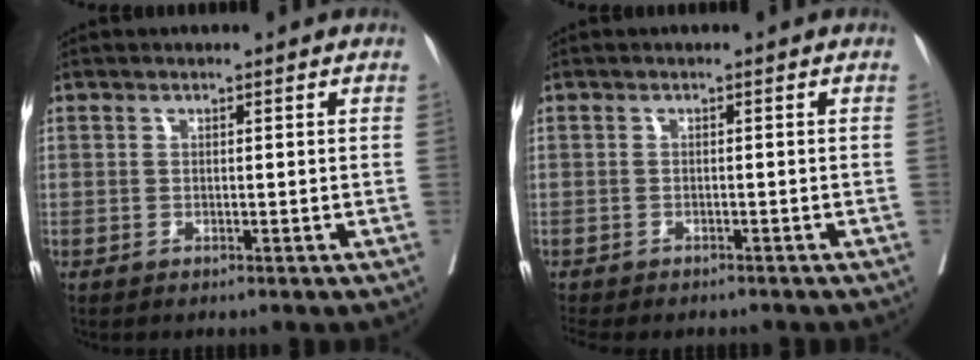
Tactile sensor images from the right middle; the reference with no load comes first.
{"total": 6.1, "force": [-5.3, 2.1, 2.1], "torque": [-0.026, -0.003, -0.073]}